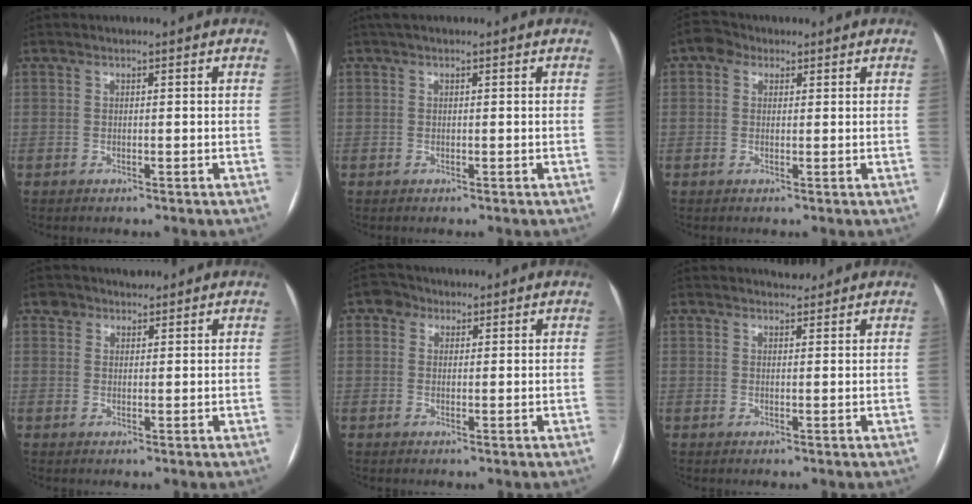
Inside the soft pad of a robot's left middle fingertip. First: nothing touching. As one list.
[{"total": 1.6, "force": [1.2, 0.6, 1.0], "torque": [-0.017, 0.027, 0.020]}, {"total": 2.7, "force": [1.3, 2.2, 1.0], "torque": [-0.023, 0.016, 0.020]}, {"total": 2.3, "force": [1.7, 1.5, -0.2], "torque": [0.005, 0.010, 0.024]}, {"total": 2.5, "force": [1.3, 2.1, 0.6], "torque": [-0.012, 0.010, 0.018]}, {"total": 1.8, "force": [1.8, 0.4, 0.1], "torque": [-0.004, -0.003, 0.028]}]